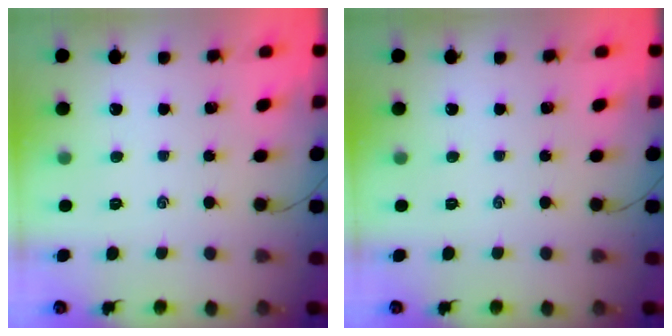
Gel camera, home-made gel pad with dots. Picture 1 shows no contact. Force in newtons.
{"total": 0.0}